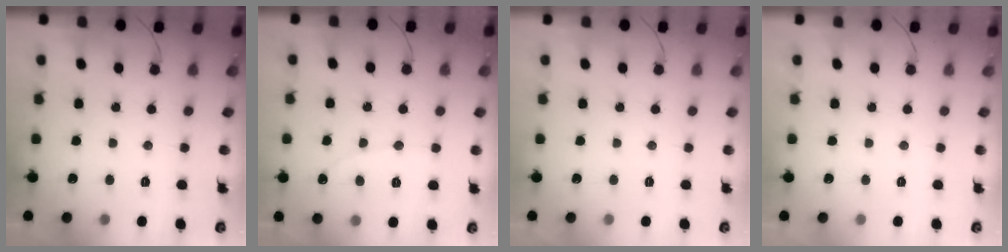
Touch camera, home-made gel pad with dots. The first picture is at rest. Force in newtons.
{"total": 1.7, "press": 1.6, "slide": 0.1}
{"total": 0.0}
{"total": 0.0}